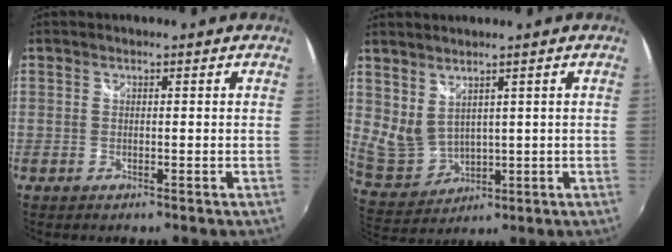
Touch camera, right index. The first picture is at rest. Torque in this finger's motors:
{"motor_torque": [0.60, 0.51, 0.06, 0.05]}